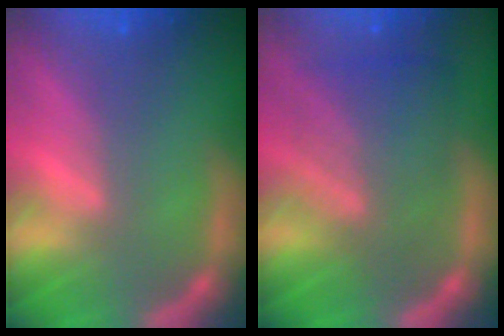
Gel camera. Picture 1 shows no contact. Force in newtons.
{"total": 7.1}